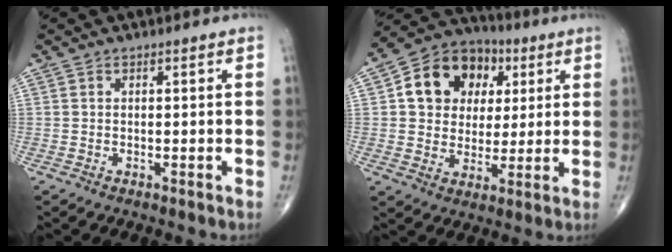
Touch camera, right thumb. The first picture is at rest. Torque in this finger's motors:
{"motor_torque": [0.10, 0.12, 0.05, 0.00, 0.20]}